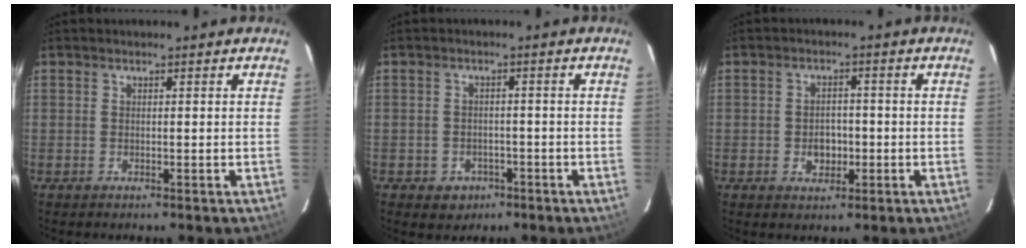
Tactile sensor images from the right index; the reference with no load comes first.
{"total": 4.5, "force": [-2.2, 3.8, 1.0], "torque": [-0.032, 0.009, -0.023]}
{"total": 4.0, "force": [-1.0, 3.2, 2.2], "torque": [-0.039, 0.004, -0.010]}